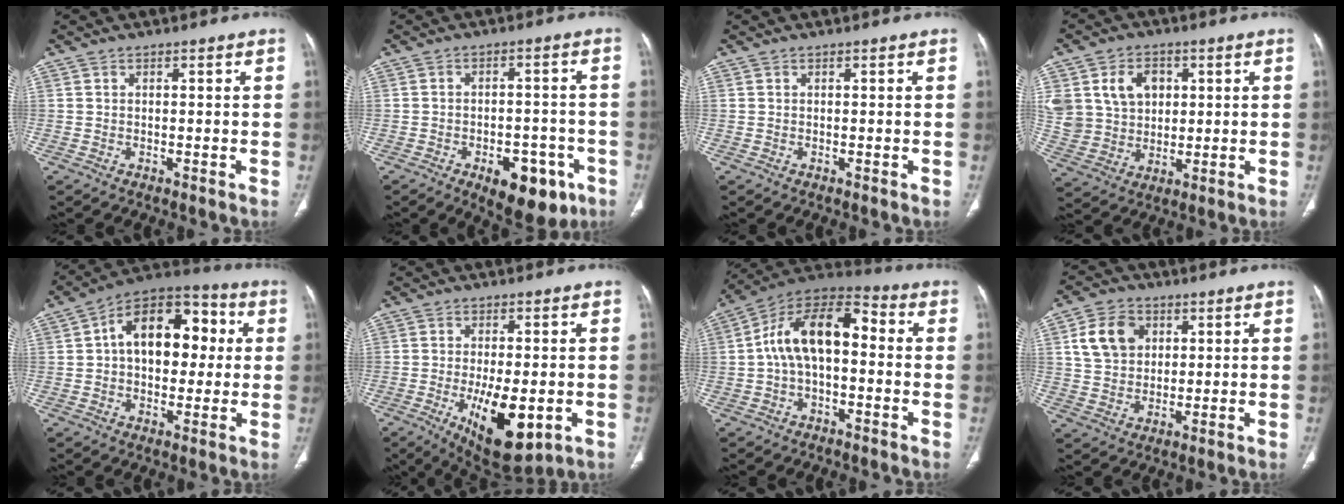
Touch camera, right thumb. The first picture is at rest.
{"total": 11.7, "force": [-5.7, 6.2, 8.2], "torque": [-0.078, 0.025, -0.067]}
{"total": 0.0}
{"total": 14.7, "force": [4.1, 11.9, 7.6], "torque": [-0.133, 0.005, 0.092]}
{"total": 17.7, "force": [2.6, 11.3, 13.4], "torque": [-0.159, 0.034, 0.032]}
{"total": 13.7, "force": [-4.0, 5.9, 11.8], "torque": [-0.175, -0.014, -0.045]}
{"total": 14.9, "force": [0.2, 8.2, 12.4], "torque": [-0.197, 0.049, -0.010]}
{"total": 9.4, "force": [3.0, 7.2, 5.2], "torque": [-0.074, -0.003, 0.058]}